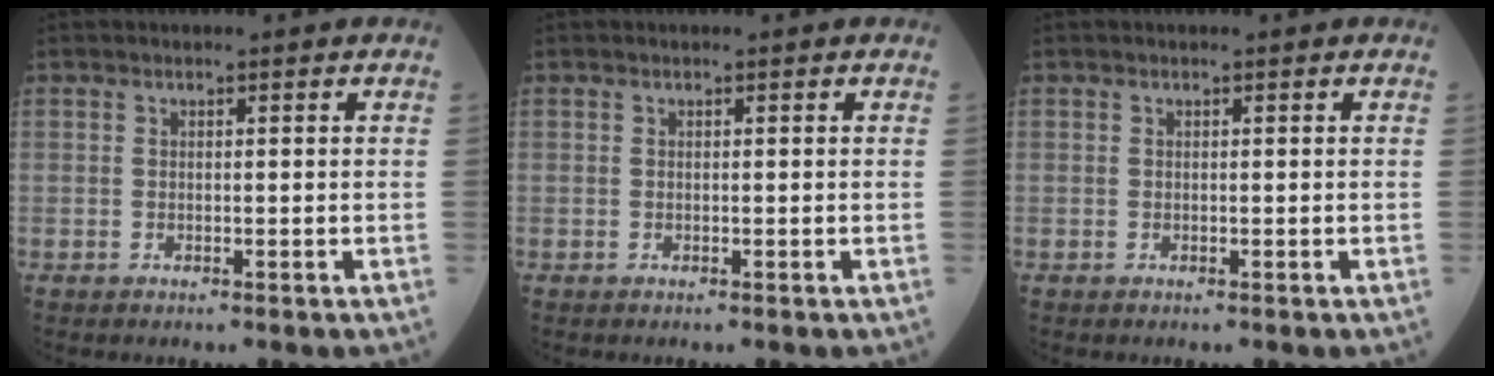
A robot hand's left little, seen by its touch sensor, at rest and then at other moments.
{"total": 0.0}
{"total": 0.0}